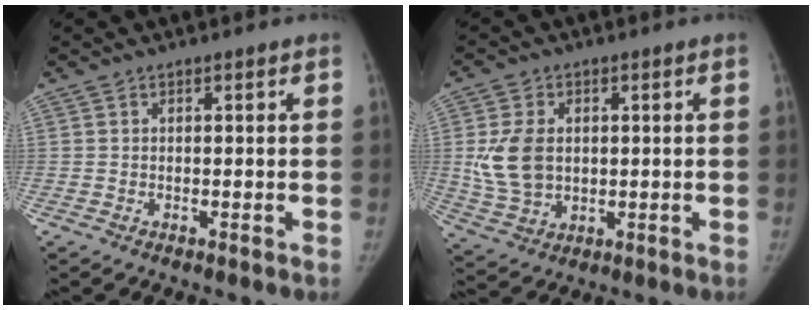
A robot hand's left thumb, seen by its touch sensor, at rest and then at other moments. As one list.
[{"total": 9.6, "force": [0.9, 6.9, 6.6], "torque": [-0.117, -0.006, 0.029]}]